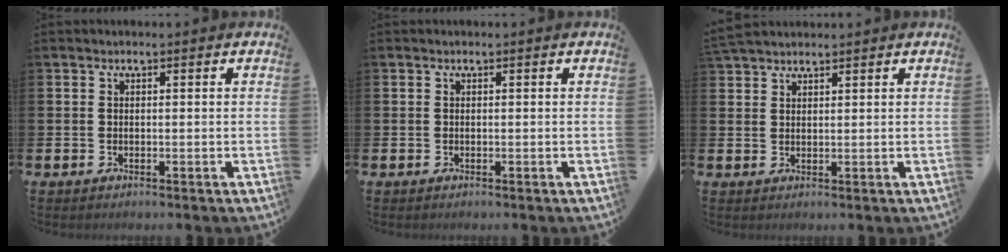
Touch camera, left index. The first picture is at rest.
{"total": 0.0}
{"total": 2.9, "force": [2.8, 0.7, 0.4], "torque": [-0.010, -0.007, 0.053]}